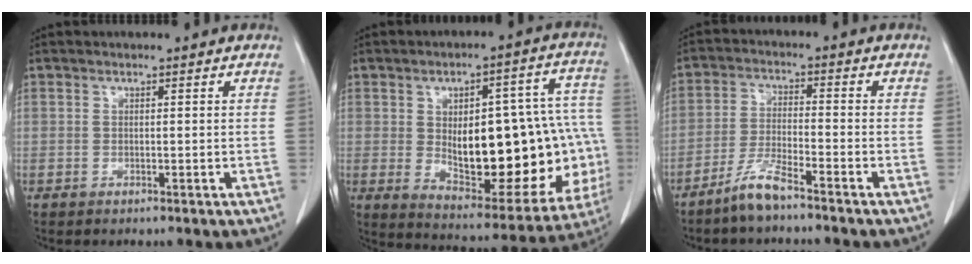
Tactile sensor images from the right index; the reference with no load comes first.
{"total": 26.4, "force": [-2.2, 10.1, 24.4], "torque": [-0.278, 0.028, 0.006]}
{"total": 5.6, "force": [-4.5, 0.3, 3.3], "torque": [-0.073, -0.011, -0.094]}